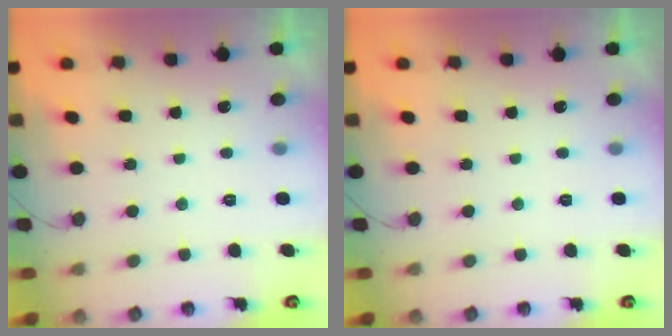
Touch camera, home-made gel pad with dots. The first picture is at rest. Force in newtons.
{"total": 0.0}